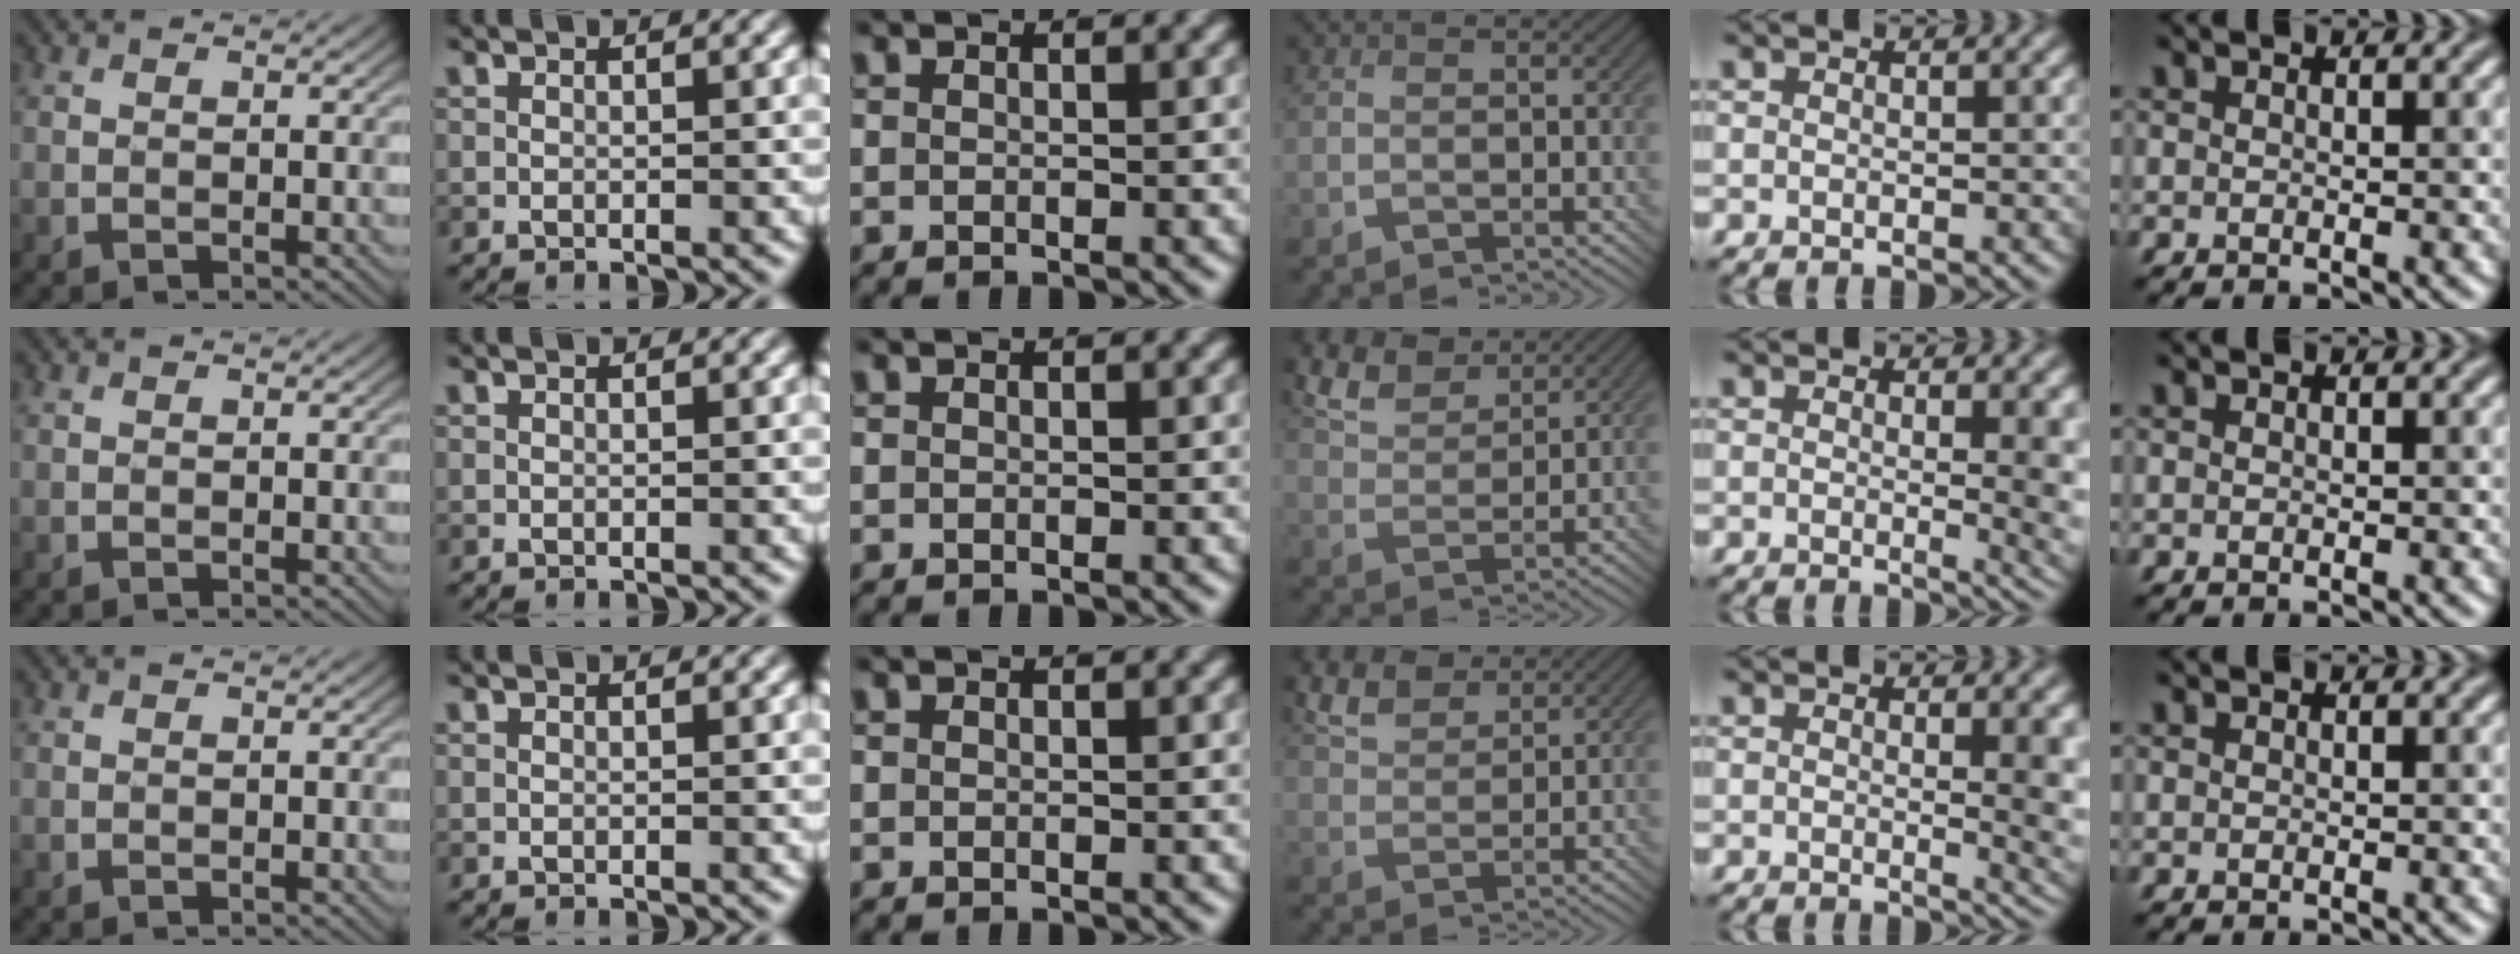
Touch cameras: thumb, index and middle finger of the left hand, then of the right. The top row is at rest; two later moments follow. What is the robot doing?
{"motion": "insert", "object": "bottle cap"}